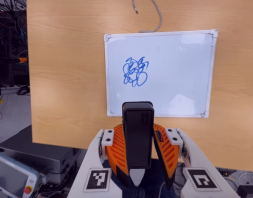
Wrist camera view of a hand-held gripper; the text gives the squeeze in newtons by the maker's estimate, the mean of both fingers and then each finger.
{"total": 7.4, "left": 6.7, "right": 8.0}